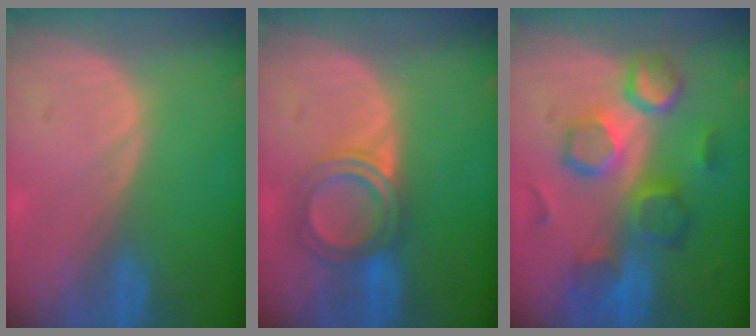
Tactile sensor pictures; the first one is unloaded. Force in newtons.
{"total": 5.1, "press": 5.1, "slide": 0.3}
{"total": 10.0, "press": 9.3, "slide": 3.6}